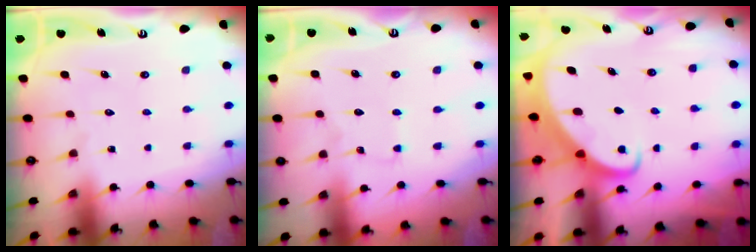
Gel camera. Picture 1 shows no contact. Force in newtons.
{"total": 1.2, "press": 1.2, "slide": 0.2}
{"total": 3.3, "press": 3.2, "slide": 0.6}